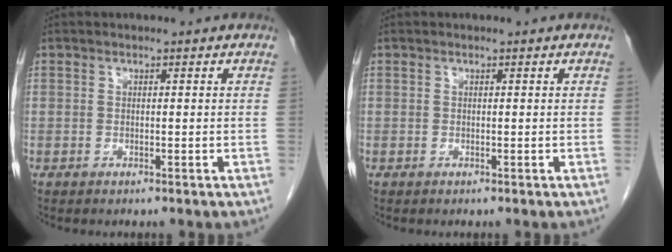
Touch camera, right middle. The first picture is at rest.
{"total": 0.0}